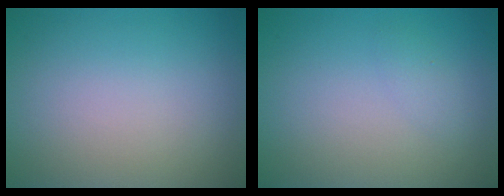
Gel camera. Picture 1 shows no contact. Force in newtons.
{"total": 0.9, "press": 0.9, "slide": 0.2}